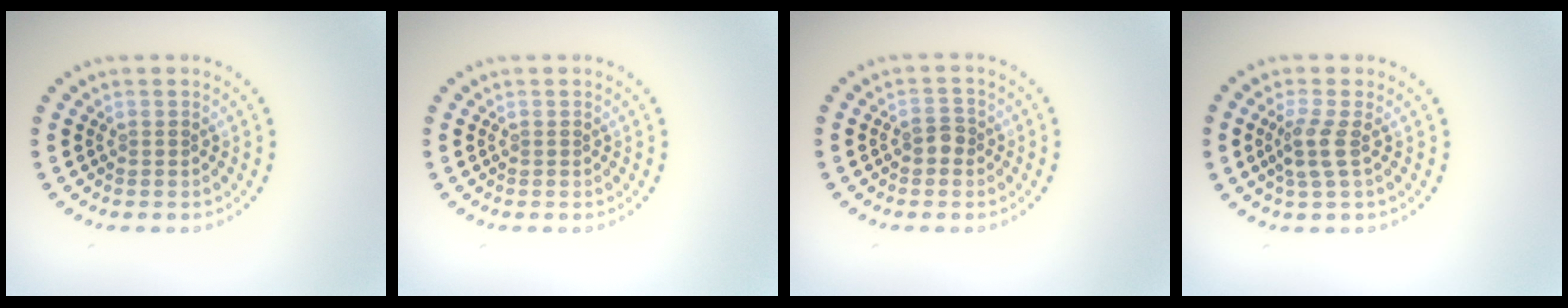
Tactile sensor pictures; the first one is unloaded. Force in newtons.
{"total": 0.0}
{"total": 1.5, "press": 1.4, "slide": 0.5}
{"total": 2.2, "press": 1.8, "slide": 1.3}